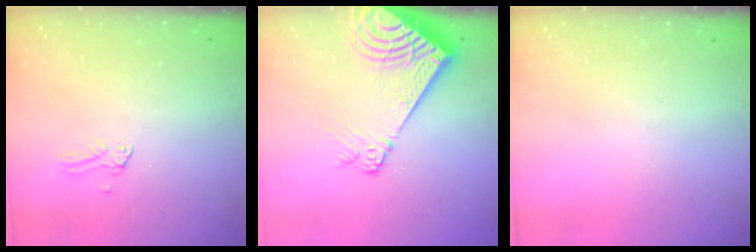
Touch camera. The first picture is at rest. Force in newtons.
{"total": 14.7, "press": 14.3, "slide": 3.0}
{"total": 0.0}